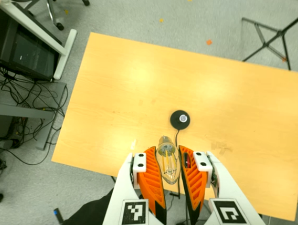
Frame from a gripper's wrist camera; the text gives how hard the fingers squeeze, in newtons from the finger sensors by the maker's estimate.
{"total": 21.2, "left": 25.9, "right": 16.4}